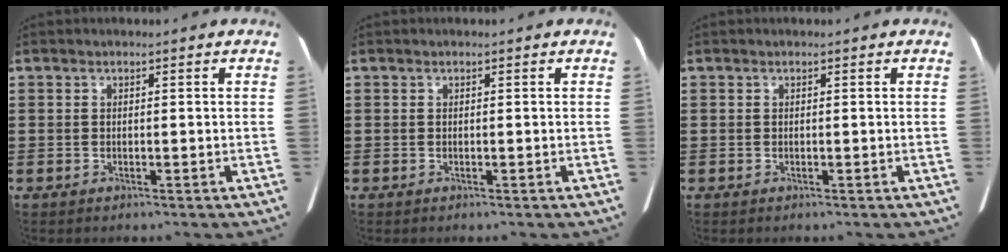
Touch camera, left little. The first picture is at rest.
{"total": 0.0}
{"total": 0.0}